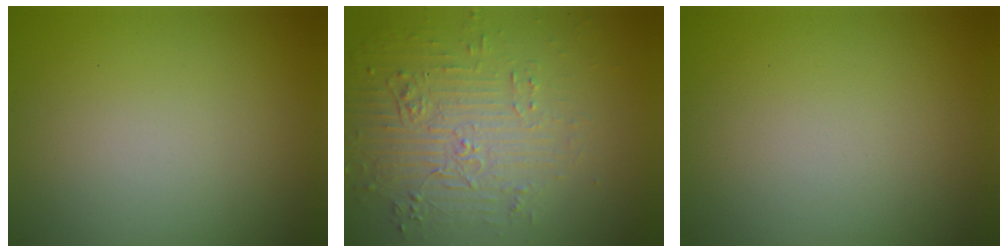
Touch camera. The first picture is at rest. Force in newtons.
{"total": 4.6, "press": 3.2, "slide": 3.2}
{"total": 0.0}